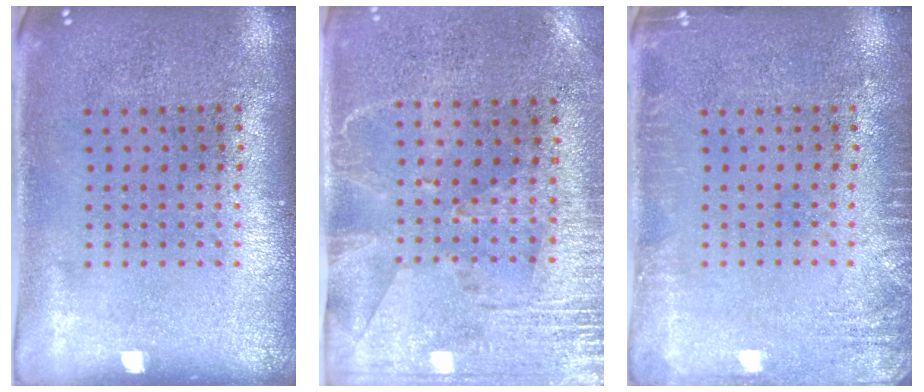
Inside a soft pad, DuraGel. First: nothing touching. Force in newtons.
{"total": 2.8, "press": 2.4, "slide": 1.5}
{"total": 2.1, "press": 2.1, "slide": 0.4}